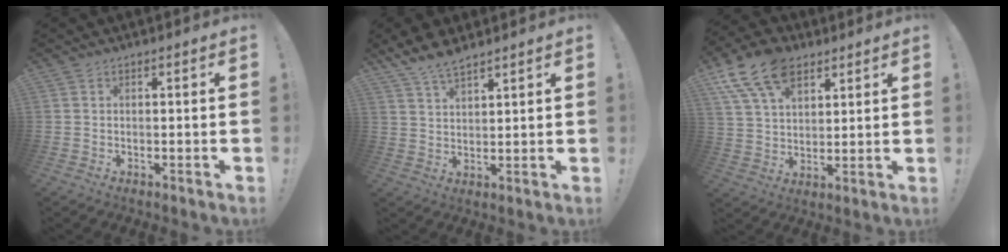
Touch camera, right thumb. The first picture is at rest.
{"total": 6.9, "force": [5.9, 1.9, 3.1], "torque": [-0.056, -0.032, 0.110]}
{"total": 14.8, "force": [8.5, 9.0, 8.0], "torque": [-0.159, -0.032, 0.160]}